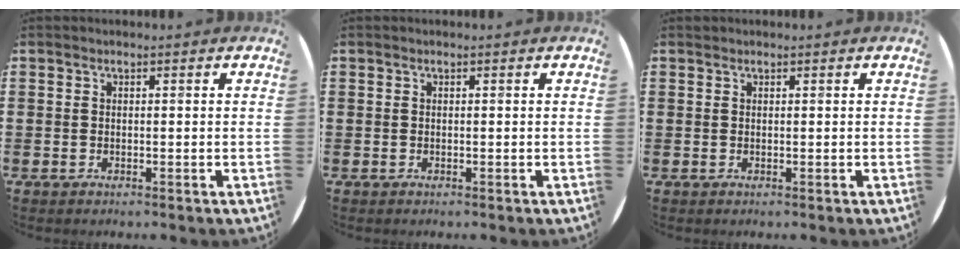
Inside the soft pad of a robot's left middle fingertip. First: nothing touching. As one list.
[{"total": 0.0}, {"total": 0.0}]